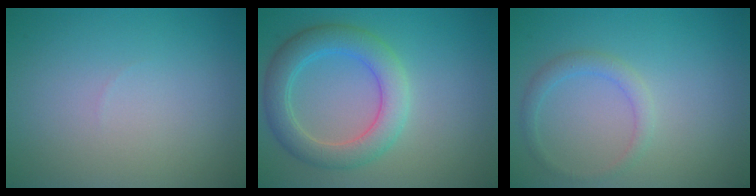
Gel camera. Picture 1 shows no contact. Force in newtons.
{"total": 4.9, "press": 4.9, "slide": 0.4}
{"total": 1.7, "press": 1.7, "slide": 0.1}